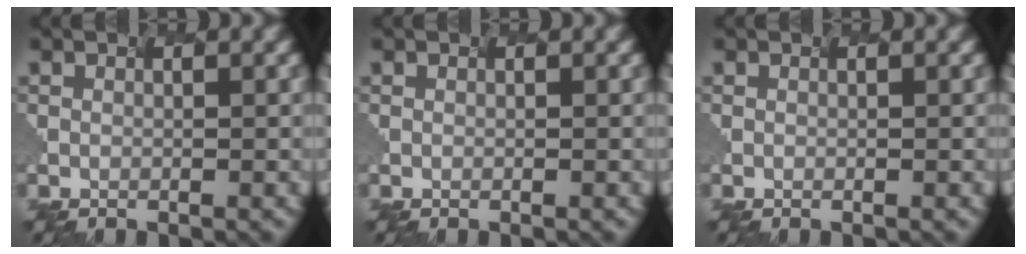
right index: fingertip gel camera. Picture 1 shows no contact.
{"total": 0.0}
{"total": 0.0}